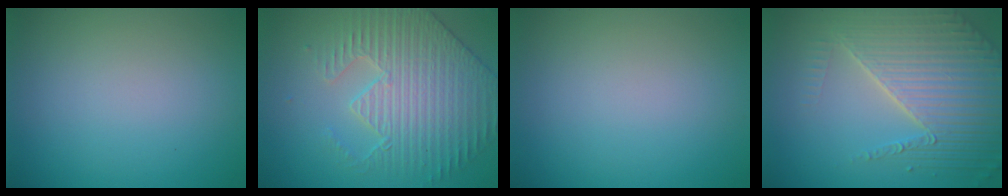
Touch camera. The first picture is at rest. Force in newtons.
{"total": 4.4, "press": 4.4, "slide": 0.3}
{"total": 0.0}
{"total": 6.5, "press": 5.2, "slide": 3.9}